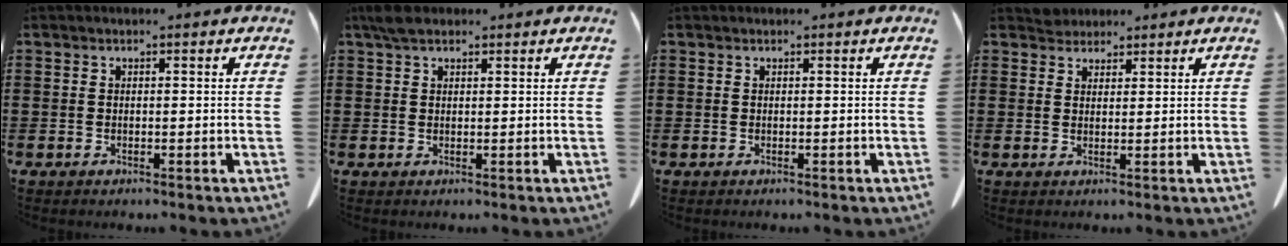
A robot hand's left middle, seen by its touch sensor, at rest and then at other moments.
{"total": 2.5, "force": [1.9, 1.1, 1.3], "torque": [-0.031, 0.004, 0.037]}
{"total": 0.0}
{"total": 2.2, "force": [2.1, 0.6, -0.2], "torque": [0.005, -0.004, 0.043]}